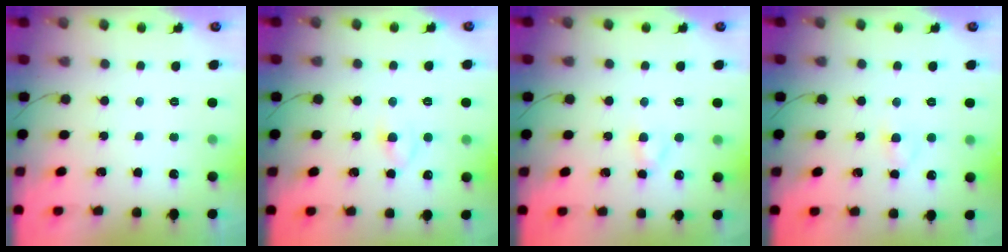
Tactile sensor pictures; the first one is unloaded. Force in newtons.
{"total": 2.5, "press": 2.3, "slide": 1.0}
{"total": 2.6, "press": 2.3, "slide": 1.2}
{"total": 2.5, "press": 2.3, "slide": 1.0}